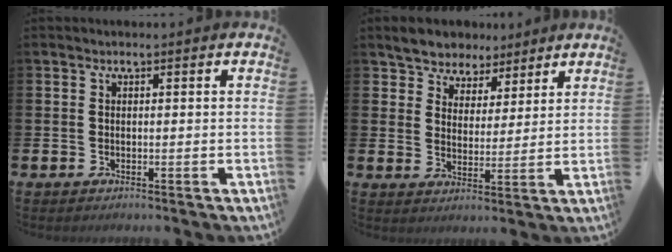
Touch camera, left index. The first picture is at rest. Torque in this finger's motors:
{"motor_torque": [1.14, -1.00, 0.13, 0.01]}